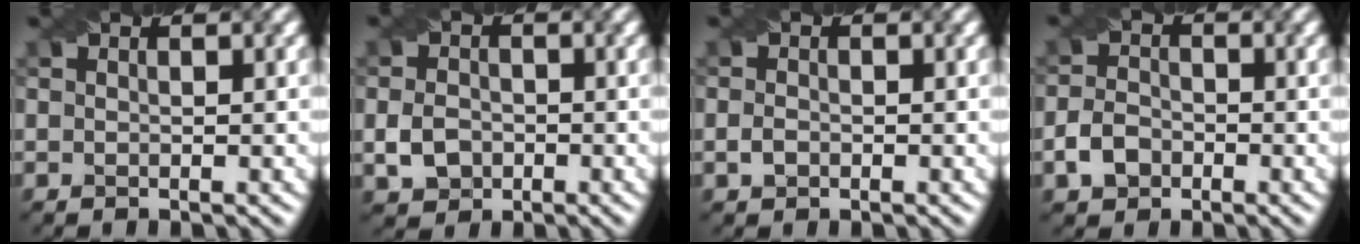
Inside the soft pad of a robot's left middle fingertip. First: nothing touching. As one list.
[{"total": 2.9, "force": [-0.7, 2.4, 1.4], "torque": [-0.030, -0.002, -0.015]}, {"total": 1.1, "force": [-0.4, 0.9, 0.5], "torque": [-0.011, -0.002, -0.010]}, {"total": 2.8, "force": [-1.3, 2.1, 1.2], "torque": [-0.025, 0.001, -0.028]}]